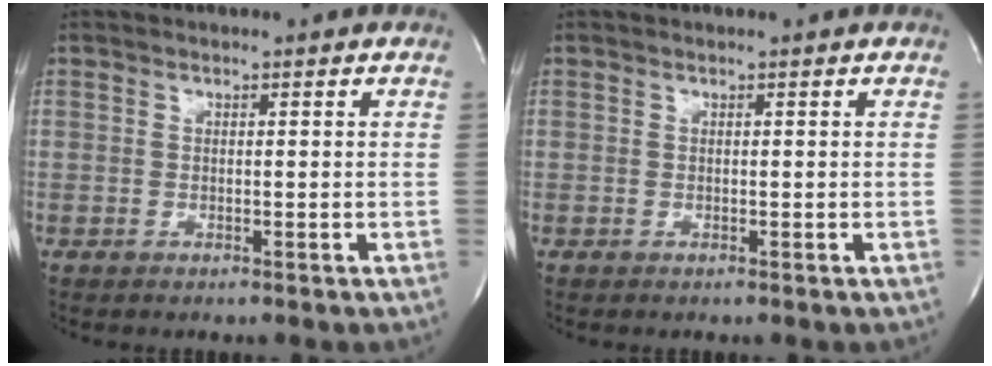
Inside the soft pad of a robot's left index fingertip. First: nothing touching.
{"total": 0.0}